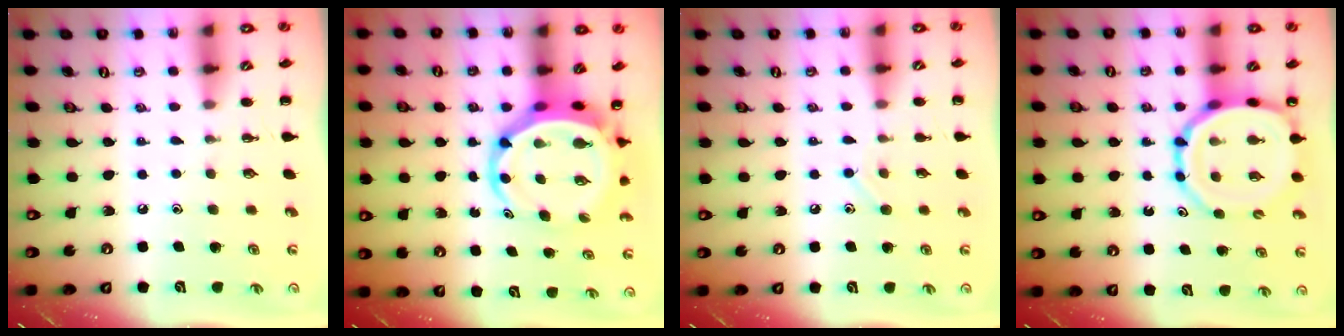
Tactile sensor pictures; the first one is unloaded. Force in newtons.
{"total": 8.6, "press": 8.1, "slide": 2.9}
{"total": 6.1, "press": 5.9, "slide": 1.7}
{"total": 12.3, "press": 11.9, "slide": 3.2}